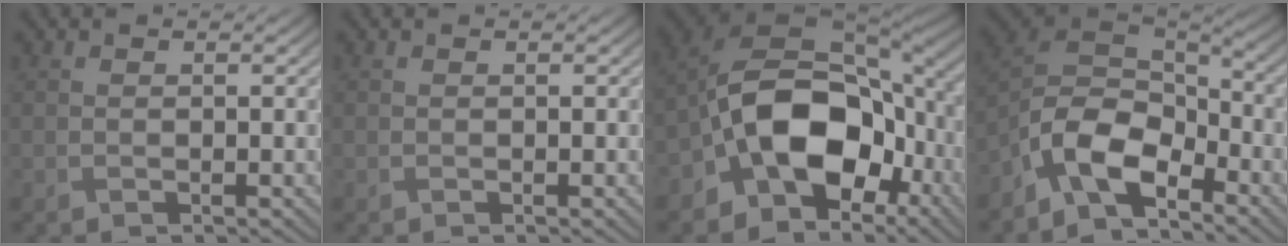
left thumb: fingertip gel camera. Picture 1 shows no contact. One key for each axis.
{"total": 0.0}
{"total": 14.8, "fx": -5.1, "fy": 9.9, "fz": 9.7, "tx": -0.153, "ty": -0.014, "tz": -0.110}
{"total": 10.2, "fx": -6.4, "fy": 4.9, "fz": 6.3, "tx": -0.128, "ty": -0.008, "tz": -0.144}